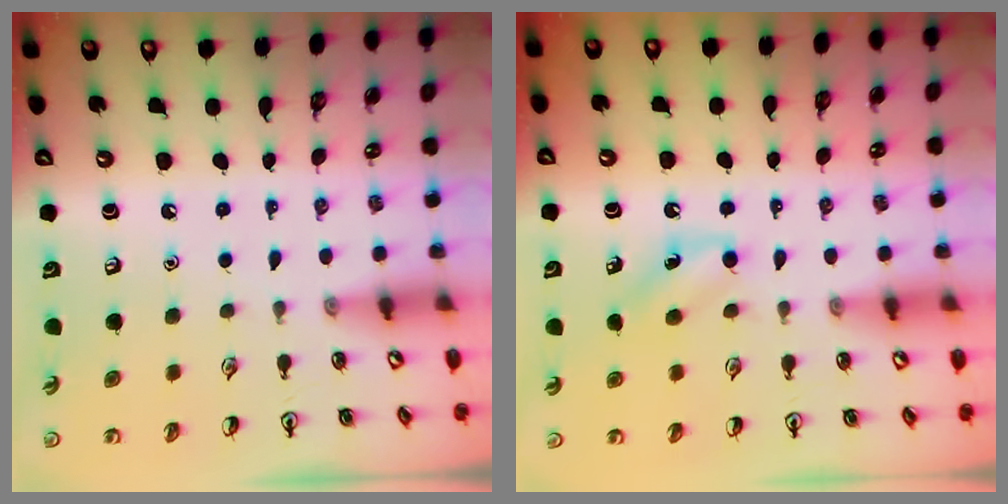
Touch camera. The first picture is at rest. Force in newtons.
{"total": 7.5, "press": 7.3, "slide": 1.8}